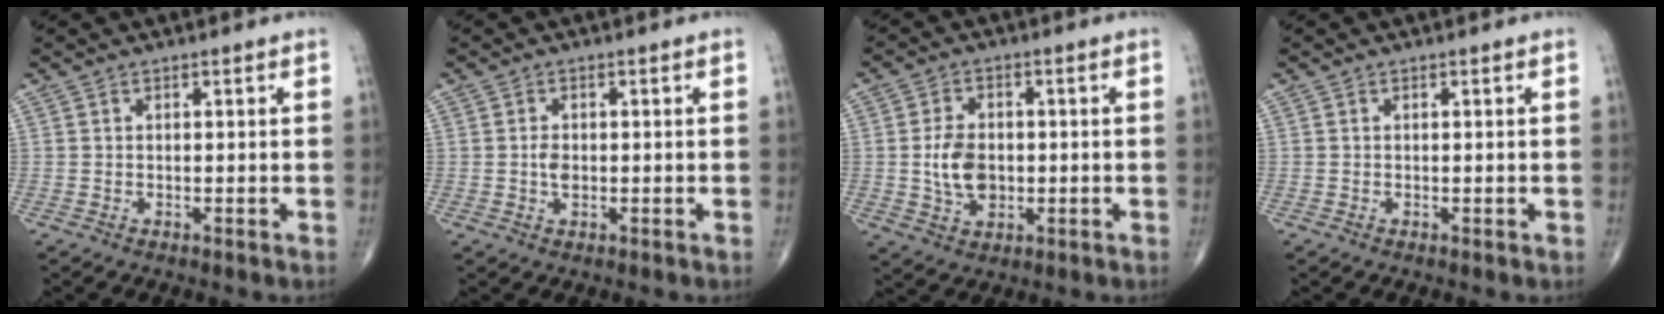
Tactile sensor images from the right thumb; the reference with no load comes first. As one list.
[{"total": 2.2, "force": [-0.2, 1.4, 1.7], "torque": [-0.029, 0.000, -0.004]}, {"total": 7.4, "force": [-0.4, 5.1, 5.4], "torque": [-0.088, -0.001, -0.004]}, {"total": 0.0}]